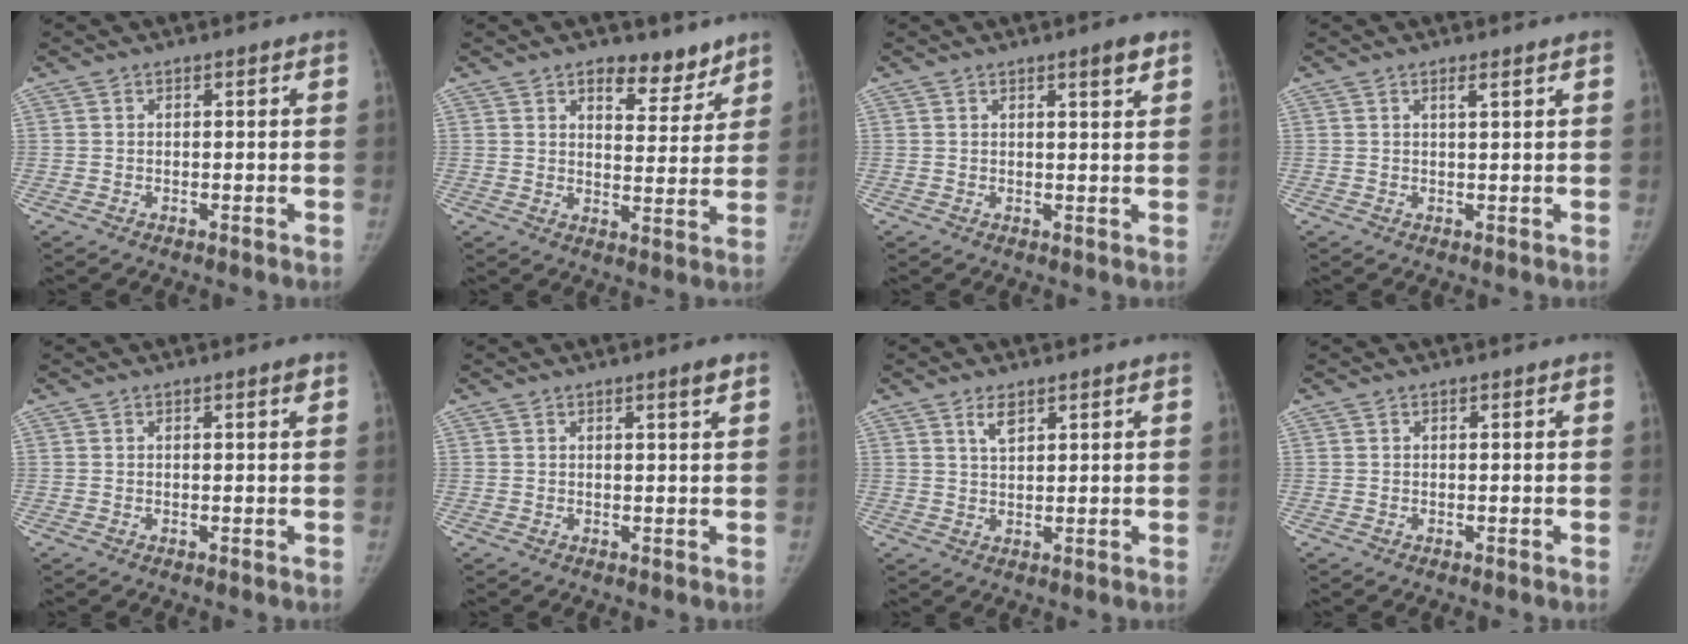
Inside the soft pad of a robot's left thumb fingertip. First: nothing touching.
{"total": 7.6, "force": [5.5, 4.0, 3.4], "torque": [-0.011, -0.034, 0.081]}
{"total": 3.0, "force": [1.9, 0.4, 2.3], "torque": [-0.029, -0.011, 0.027]}
{"total": 1.4, "force": [0.9, 0.0, 1.1], "torque": [-0.019, -0.005, 0.016]}
{"total": 0.9, "force": [0.5, 0.0, 0.7], "torque": [-0.010, -0.001, 0.006]}
{"total": 1.9, "force": [1.0, -0.3, 1.6], "torque": [-0.026, -0.007, 0.017]}
{"total": 2.9, "force": [1.9, 1.1, 1.9], "torque": [-0.030, -0.010, 0.039]}
{"total": 0.0}